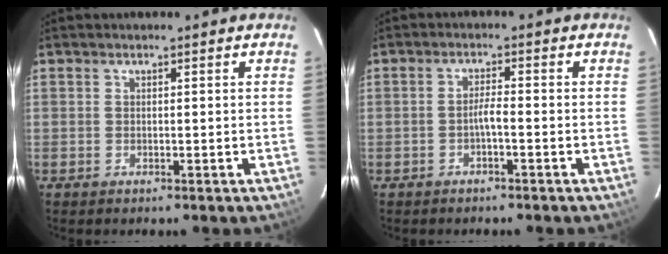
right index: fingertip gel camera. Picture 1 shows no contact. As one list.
[{"total": 2.2, "force": [-1.2, 0.1, 1.8], "torque": [-0.036, 0.008, -0.021]}]